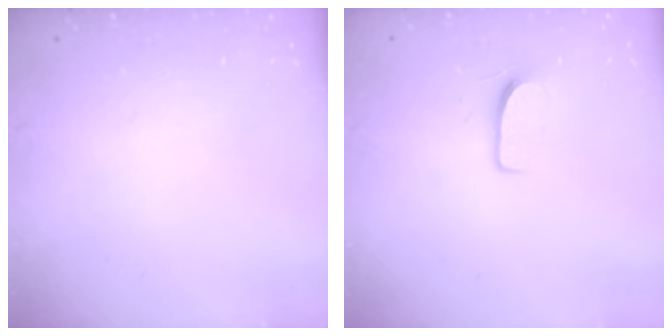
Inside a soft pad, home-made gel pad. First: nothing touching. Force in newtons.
{"total": 6.7, "press": 6.7, "slide": 0.5}